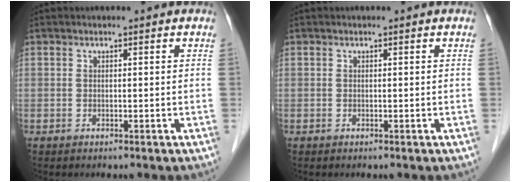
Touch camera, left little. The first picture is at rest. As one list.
[{"total": 0.0}]